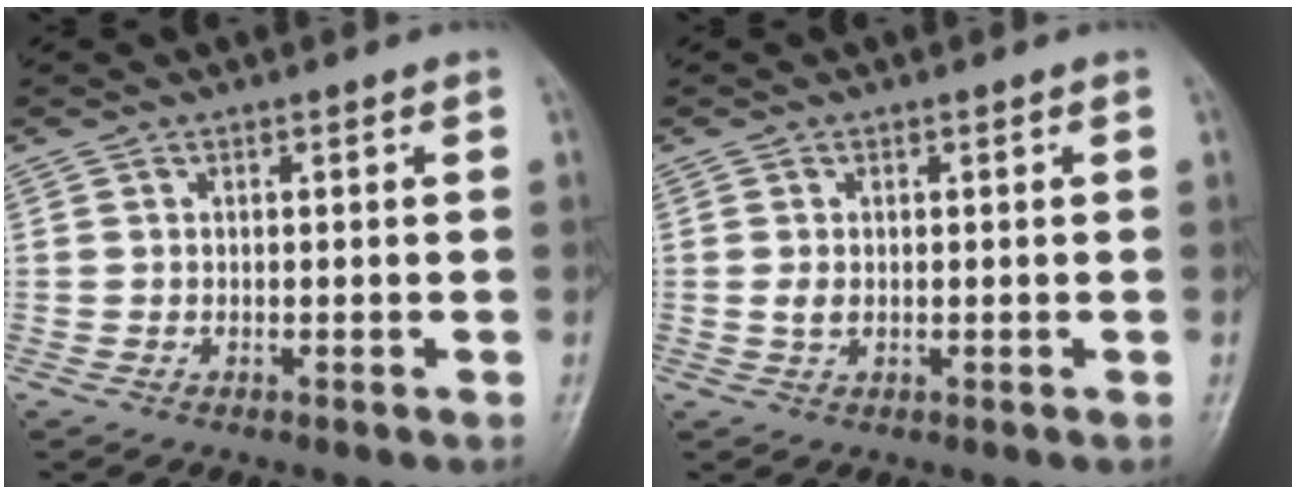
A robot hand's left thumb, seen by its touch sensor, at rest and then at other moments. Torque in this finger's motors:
{"motor_torque": [-0.26, 0.09, 0.36, 0.03, -0.01]}